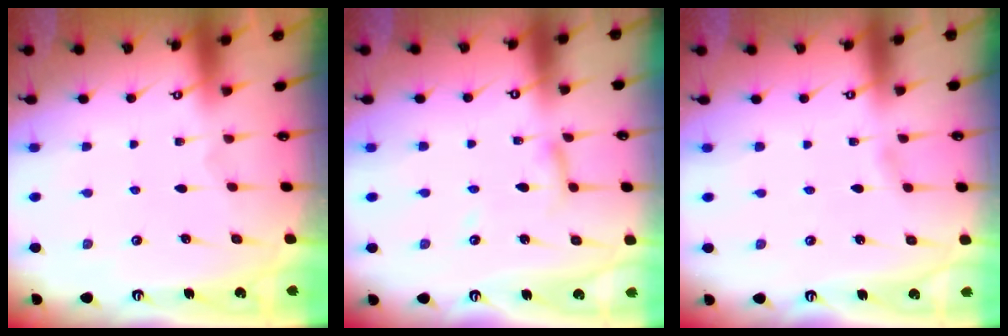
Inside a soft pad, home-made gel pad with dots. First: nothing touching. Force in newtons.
{"total": 4.6, "press": 4.5, "slide": 0.4}
{"total": 1.3, "press": 1.3, "slide": 0.2}